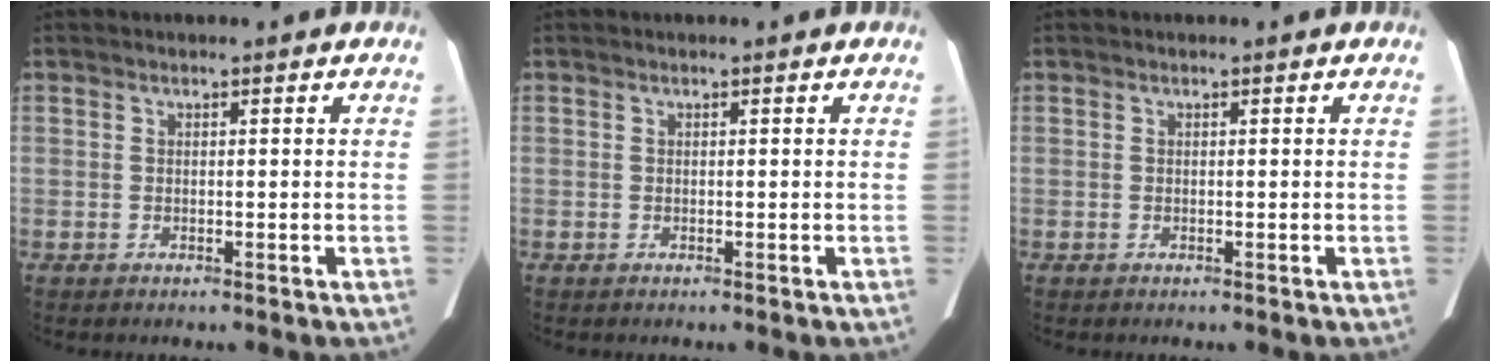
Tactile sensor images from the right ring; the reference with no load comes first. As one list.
[{"total": 0.0}, {"total": 0.0}]